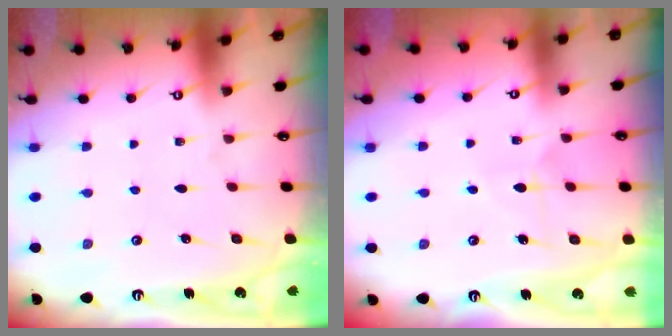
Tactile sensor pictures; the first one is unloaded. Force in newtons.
{"total": 5.5, "press": 5.5, "slide": 0.5}